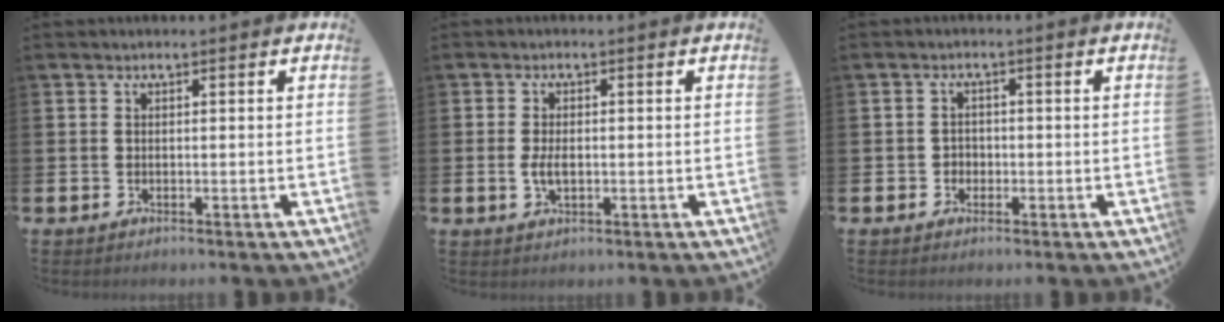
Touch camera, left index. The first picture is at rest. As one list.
[{"total": 2.7, "force": [-0.2, 1.5, 2.3], "torque": [-0.042, 0.003, -0.005]}, {"total": 1.6, "force": [-0.6, 1.5, 0.2], "torque": [-0.006, 0.004, -0.015]}]